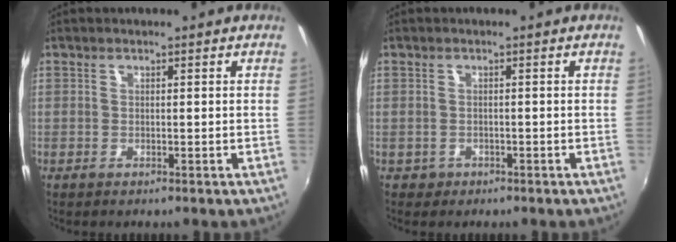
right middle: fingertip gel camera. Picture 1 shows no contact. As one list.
[{"total": 1.7, "force": [-0.7, 1.5, 0.4], "torque": [-0.012, -0.002, -0.008]}]